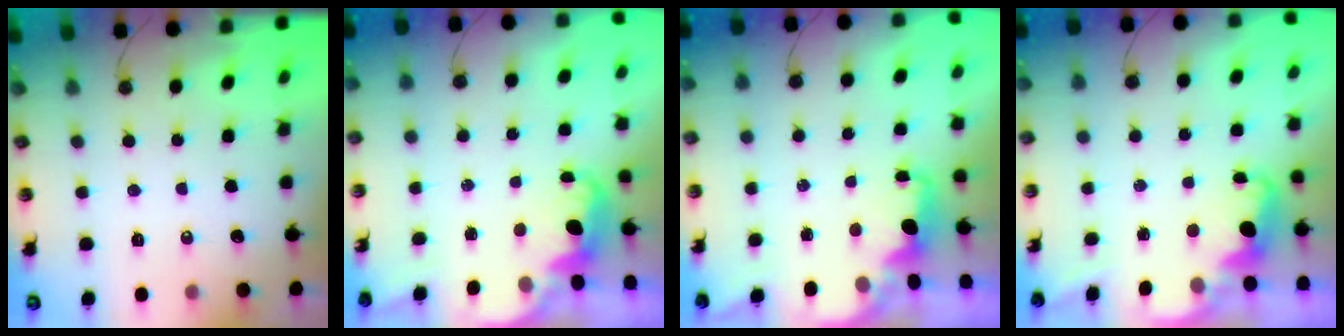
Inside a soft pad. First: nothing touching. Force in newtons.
{"total": 2.7, "press": 2.6, "slide": 0.6}
{"total": 2.0, "press": 1.9, "slide": 0.7}
{"total": 2.8, "press": 2.6, "slide": 0.8}